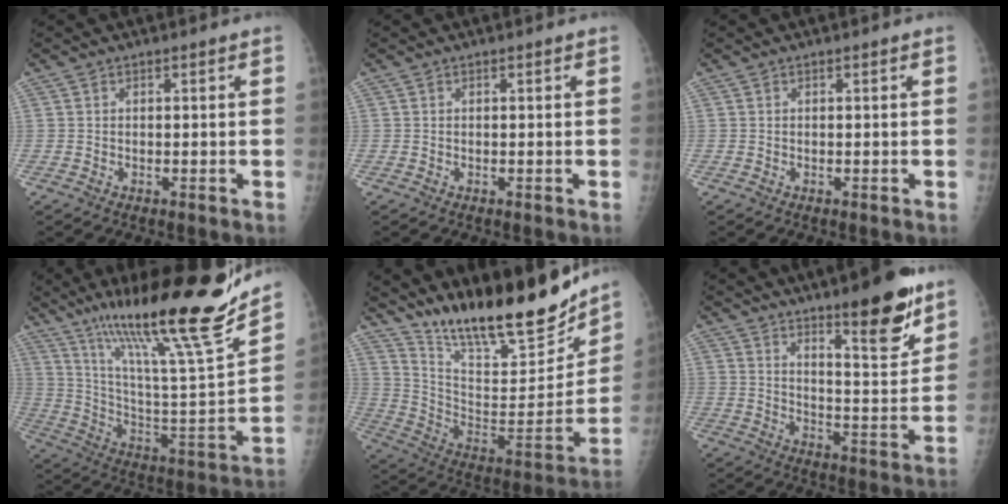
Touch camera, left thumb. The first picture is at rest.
{"total": 0.0}
{"total": 0.0}
{"total": 27.8, "force": [19.9, 2.7, 19.2], "torque": [-0.295, -0.078, 0.337]}
{"total": 24.5, "force": [20.1, 6.0, 12.6], "torque": [-0.168, -0.104, 0.329]}
{"total": 14.4, "force": [9.7, 3.2, 10.1], "torque": [-0.120, -0.073, 0.152]}